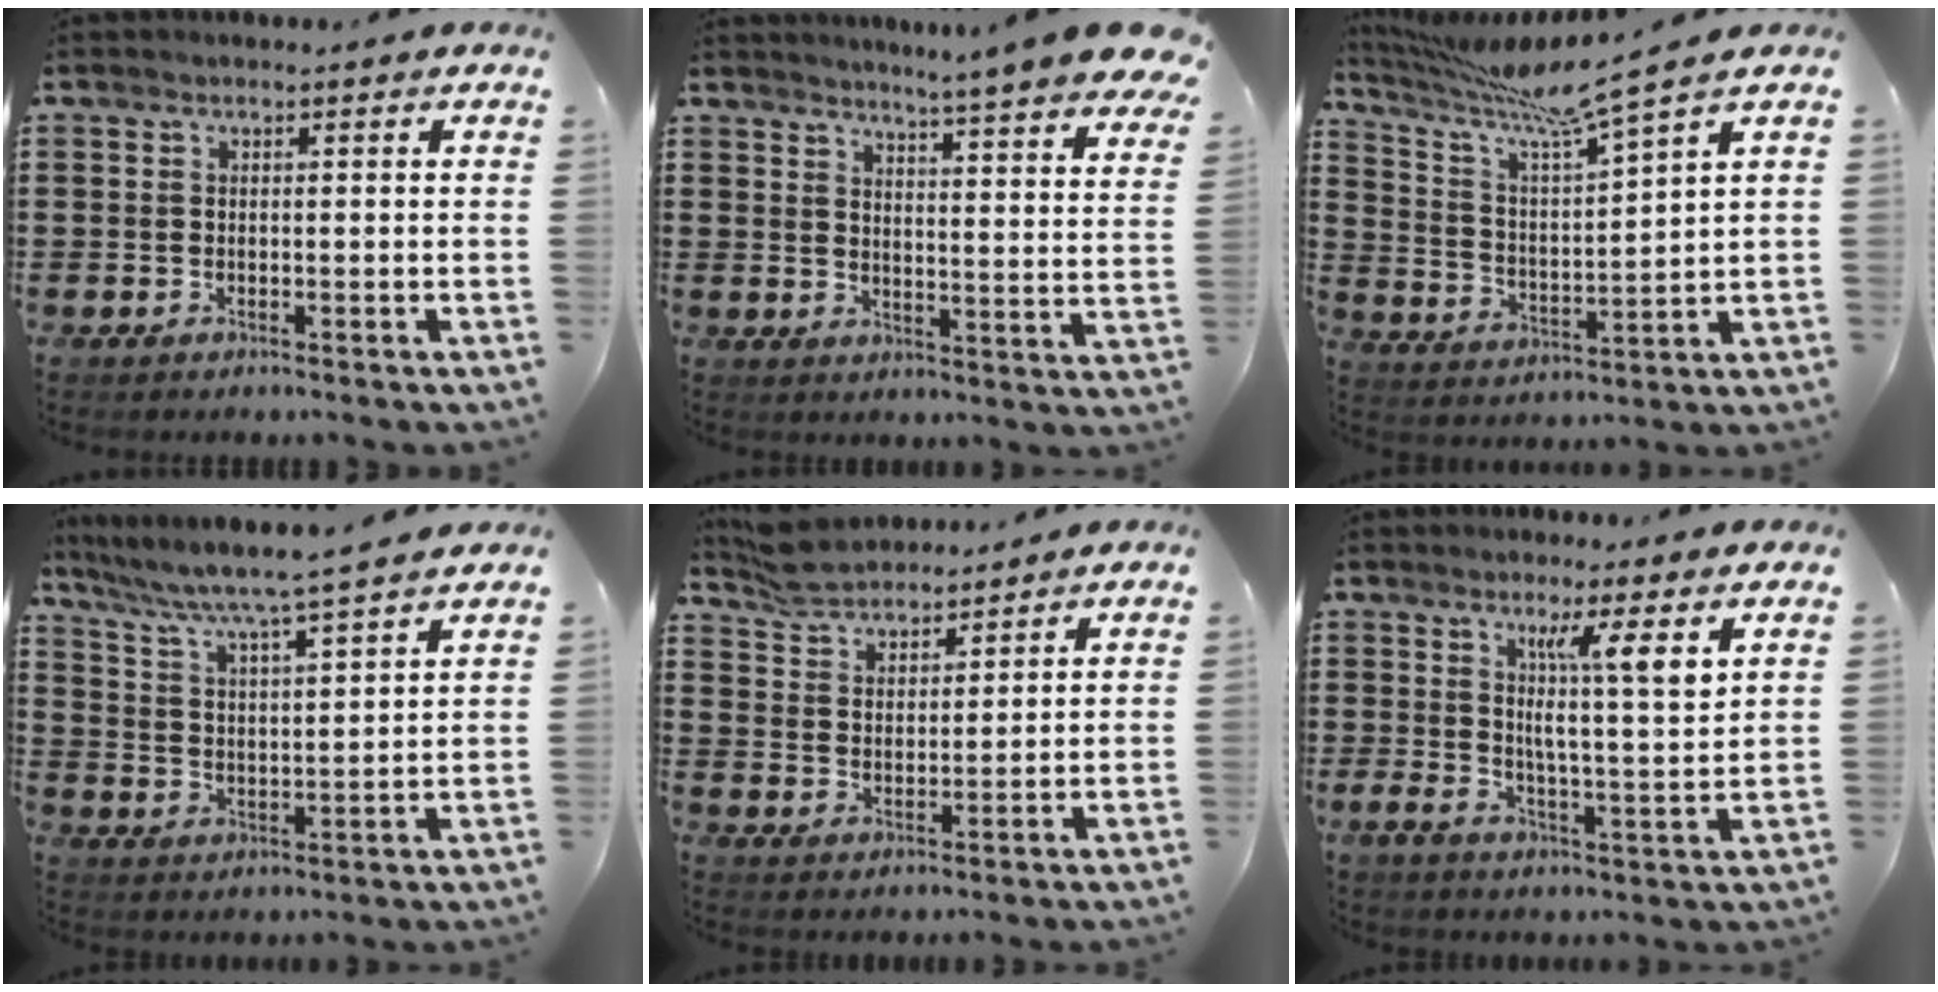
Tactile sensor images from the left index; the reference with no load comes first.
{"total": 5.3, "force": [4.8, -0.8, 2.2], "torque": [-0.055, -0.035, 0.079]}
{"total": 6.8, "force": [5.6, -0.3, 3.9], "torque": [-0.101, -0.046, 0.086]}
{"total": 4.9, "force": [4.4, -0.7, 2.1], "torque": [-0.063, -0.037, 0.066]}
{"total": 5.3, "force": [5.1, 1.3, 0.5], "torque": [-0.030, -0.009, 0.097]}
{"total": 7.9, "force": [3.9, 0.9, 6.8], "torque": [-0.120, -0.018, 0.059]}